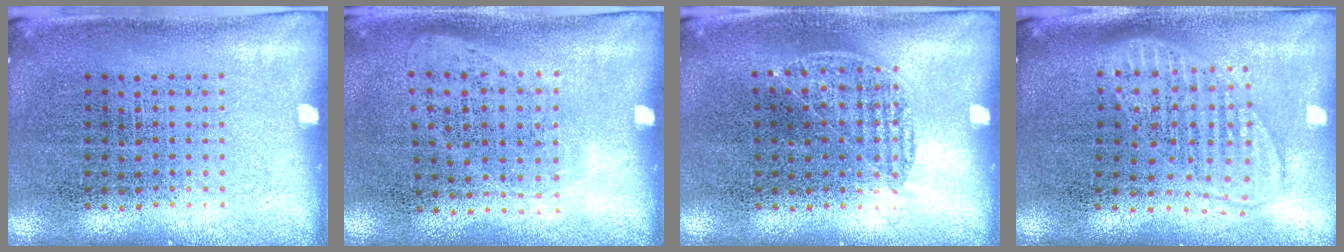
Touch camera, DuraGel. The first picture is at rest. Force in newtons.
{"total": 1.1, "press": 0.9, "slide": 0.6}
{"total": 0.7, "press": 0.6, "slide": 0.4}
{"total": 1.8, "press": 1.5, "slide": 1.1}